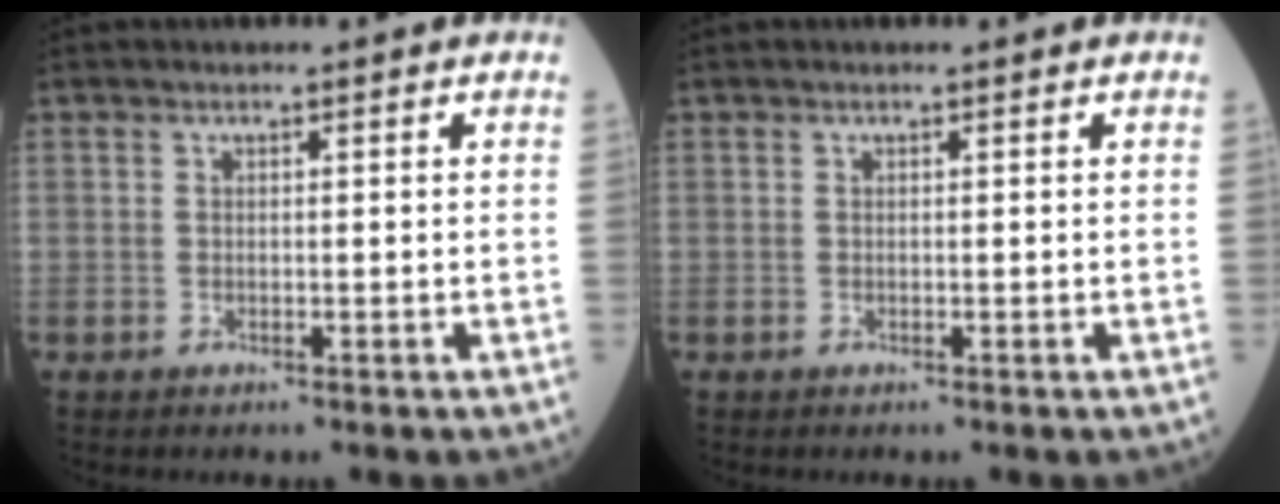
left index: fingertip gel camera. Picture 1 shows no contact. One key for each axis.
{"total": 0.0}